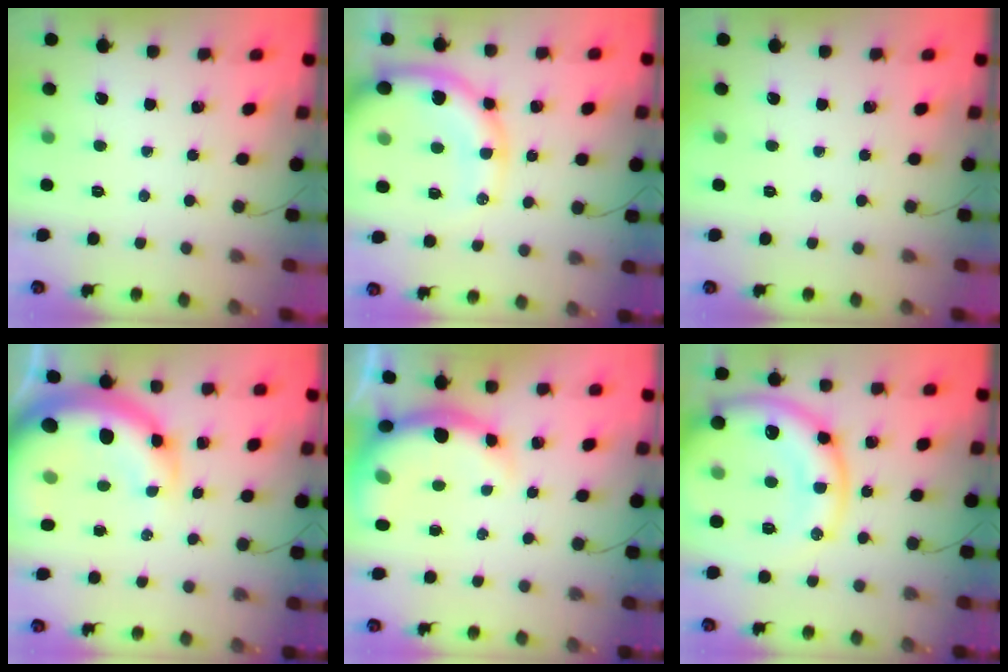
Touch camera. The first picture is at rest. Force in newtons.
{"total": 17.9, "press": 17.5, "slide": 3.8}
{"total": 0.0}
{"total": 14.5, "press": 14.0, "slide": 3.7}
{"total": 8.6, "press": 8.4, "slide": 1.7}
{"total": 23.6, "press": 23.5, "slide": 2.8}